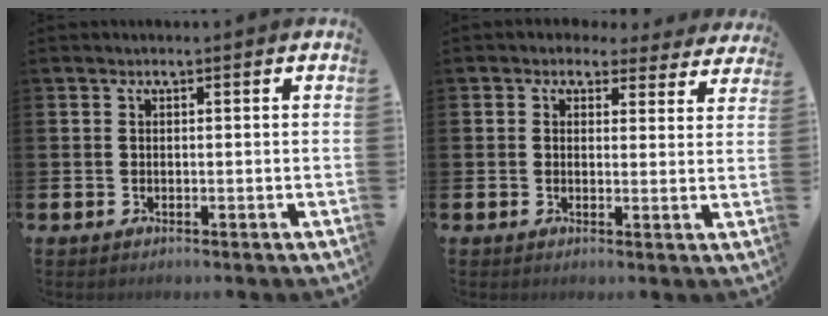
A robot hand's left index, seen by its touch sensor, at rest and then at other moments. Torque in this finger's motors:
{"motor_torque": [1.13, -1.01, 0.48, 0.03]}